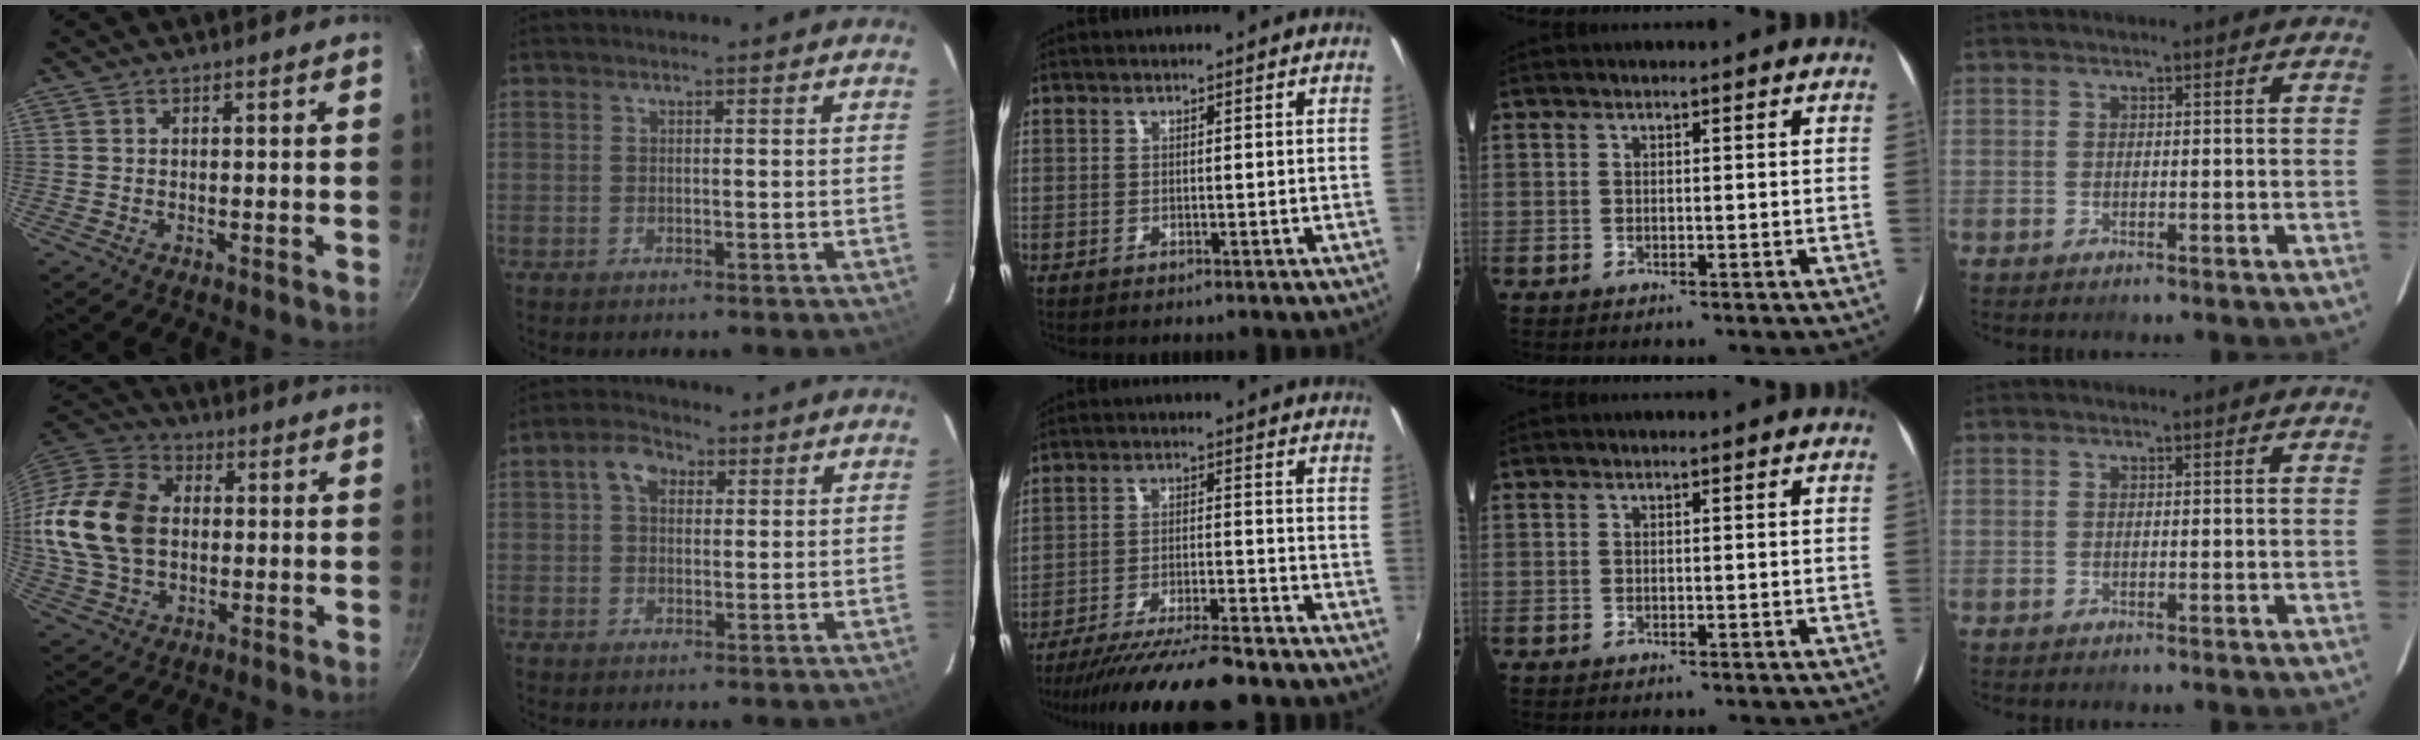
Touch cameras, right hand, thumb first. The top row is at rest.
{"thumb": {"total": 19.2, "force": [0.8, 13.9, 13.2], "torque": [-0.245, 0.024, 0.010]}, "index": {"total": 4.7, "force": [1.5, 3.5, 2.9], "torque": [-0.051, 0.020, 0.026]}, "middle": {"total": 16.3, "force": [-14.4, 1.7, 7.6], "torque": [-0.152, -0.030, -0.223]}}